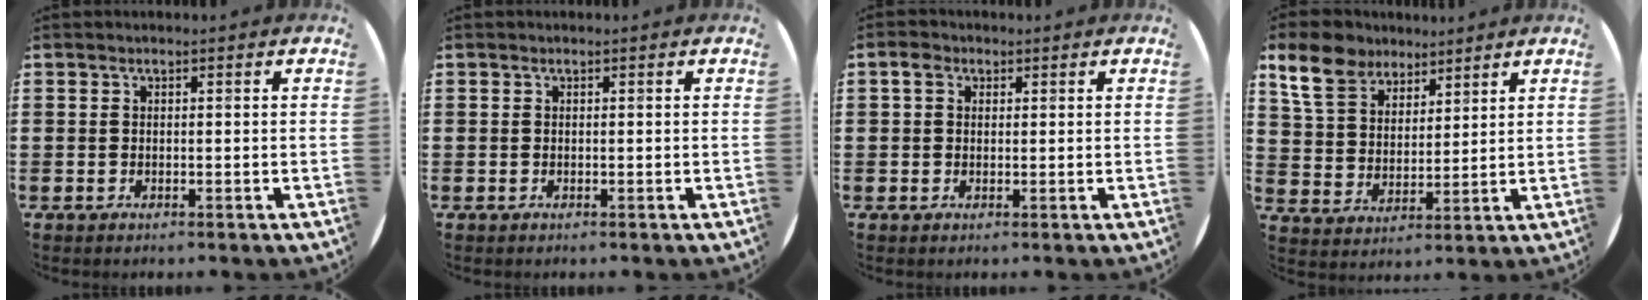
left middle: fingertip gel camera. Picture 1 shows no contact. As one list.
[{"total": 0.0}, {"total": 1.8, "force": [1.0, 1.3, 0.8], "torque": [-0.002, 0.002, 0.014]}, {"total": 8.5, "force": [6.9, 4.3, 2.2], "torque": [-0.078, -0.005, 0.132]}]